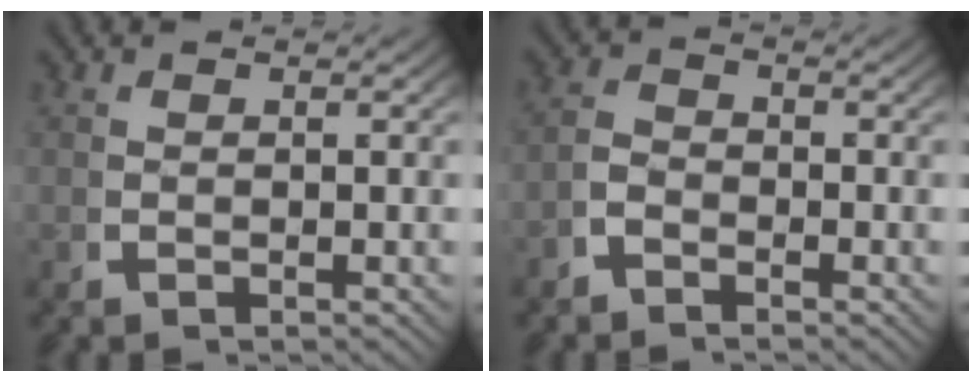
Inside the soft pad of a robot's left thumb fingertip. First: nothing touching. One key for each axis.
{"total": 1.7, "fx": -1.2, "fy": 1.1, "fz": 0.5, "tx": -0.007, "ty": -0.006, "tz": -0.027}